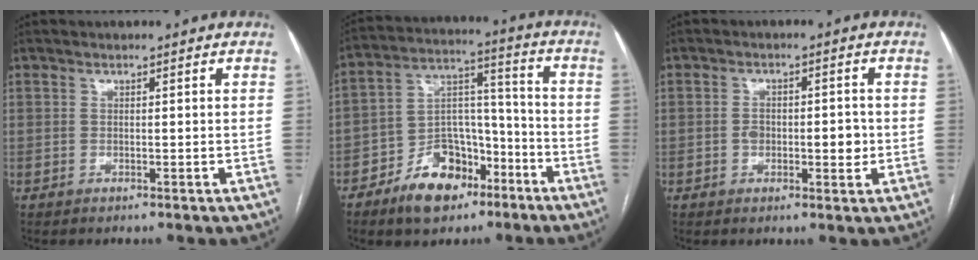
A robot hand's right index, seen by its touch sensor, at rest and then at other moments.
{"total": 12.8, "force": [-7.9, 7.5, 6.9], "torque": [-0.120, 0.028, -0.129]}
{"total": 5.0, "force": [-0.7, 2.6, 4.2], "torque": [-0.062, 0.009, -0.007]}